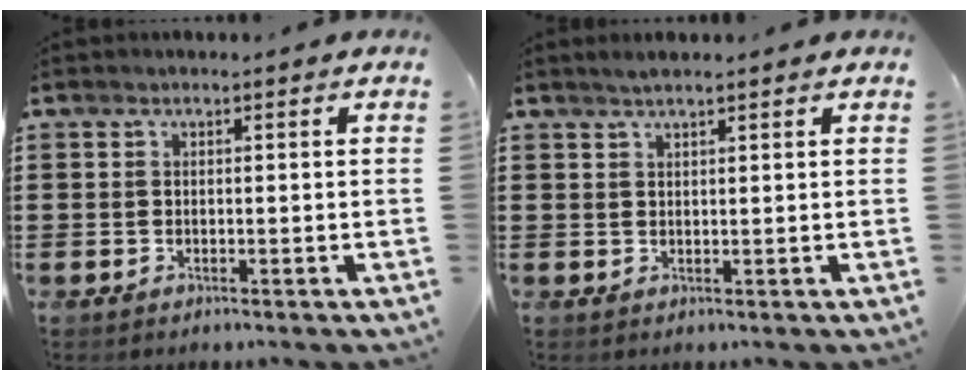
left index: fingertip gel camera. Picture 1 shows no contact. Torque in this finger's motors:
{"motor_torque": [0.23, 0.26, 0.00, 0.02]}